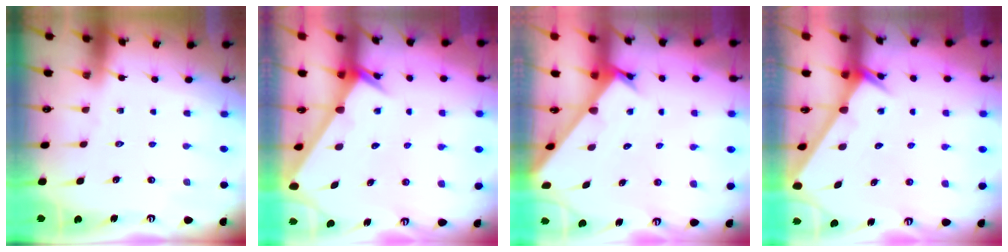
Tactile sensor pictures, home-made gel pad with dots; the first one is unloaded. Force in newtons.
{"total": 2.3, "press": 2.3, "slide": 0.1}
{"total": 2.3, "press": 2.3, "slide": 0.2}
{"total": 2.7, "press": 2.7, "slide": 0.0}